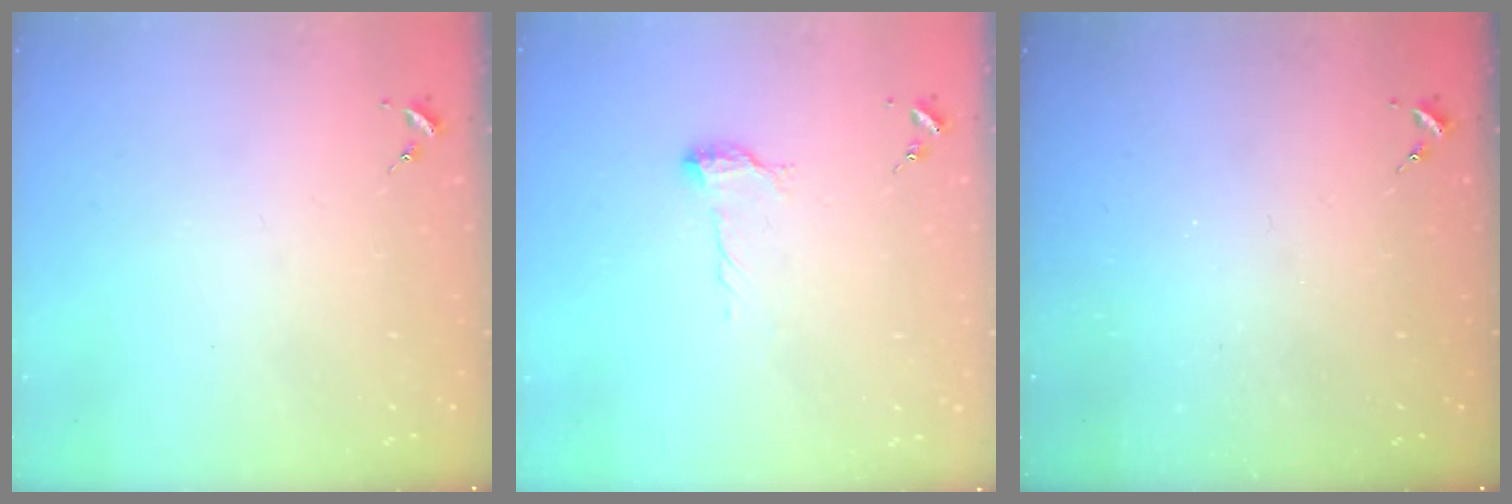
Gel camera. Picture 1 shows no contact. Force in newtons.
{"total": 8.2, "press": 8.1, "slide": 0.7}
{"total": 0.0}